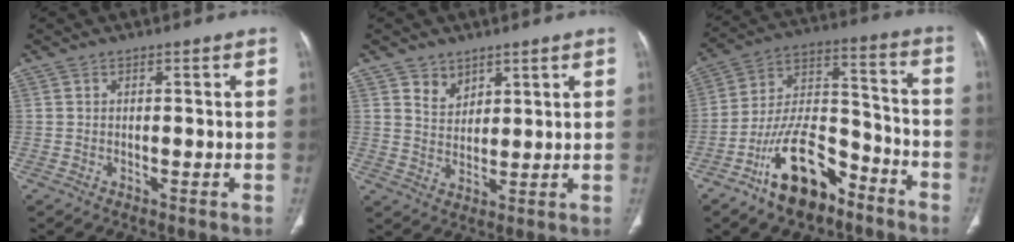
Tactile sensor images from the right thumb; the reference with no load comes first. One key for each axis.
{"total": 4.5, "fx": 3.1, "fy": 3.1, "fz": 1.2, "tx": -0.002, "ty": -0.026, "tz": 0.062}
{"total": 16.5, "fx": -10.3, "fy": 8.1, "fz": 10.0, "tx": -0.154, "ty": 0.088, "tz": -0.183}